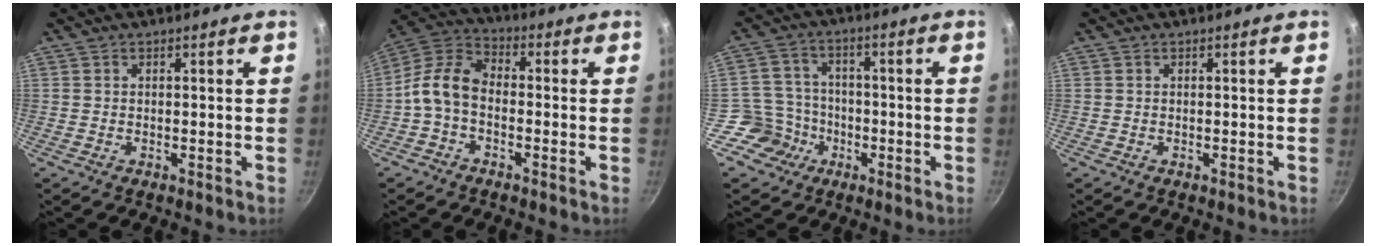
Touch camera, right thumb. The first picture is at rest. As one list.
[{"total": 8.7, "force": [-2.2, 5.6, 6.3], "torque": [-0.122, 0.040, -0.061]}, {"total": 7.3, "force": [-3.2, 6.5, 0.8], "torque": [0.012, 0.040, -0.065]}, {"total": 0.0}]